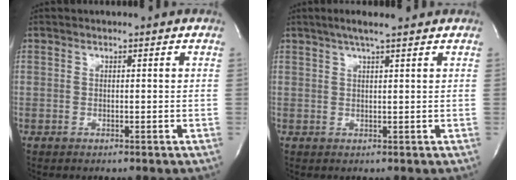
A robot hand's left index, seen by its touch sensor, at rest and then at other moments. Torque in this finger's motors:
{"motor_torque": [0.25, -0.29, 0.04, -0.01]}